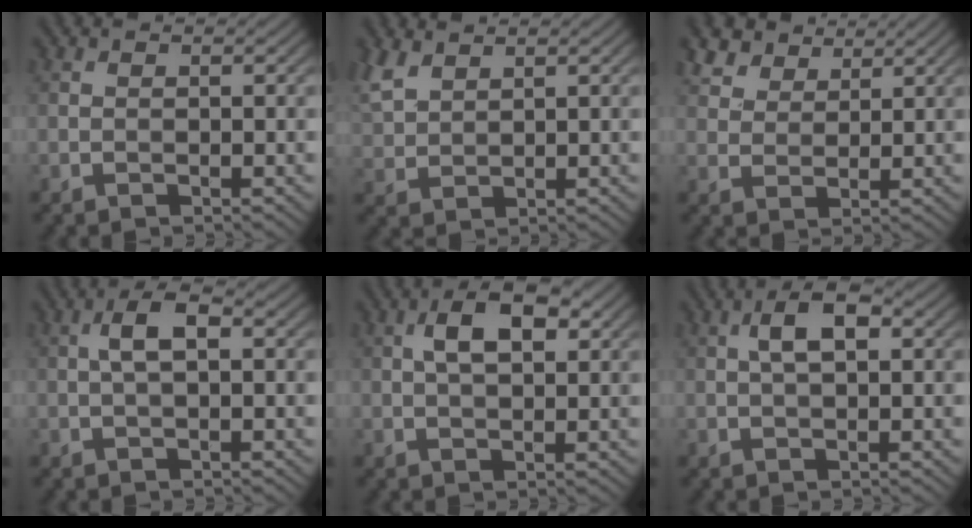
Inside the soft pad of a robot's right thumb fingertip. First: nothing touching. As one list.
[{"total": 4.8, "force": [3.2, 2.1, 2.8], "torque": [-0.084, 0.011, 0.072]}, {"total": 5.1, "force": [3.9, 2.7, 1.9], "torque": [-0.057, -0.006, 0.090]}, {"total": 3.7, "force": [0.4, 1.4, 3.4], "torque": [-0.070, 0.014, 0.003]}, {"total": 5.8, "force": [1.7, 2.7, 4.9], "torque": [-0.089, 0.009, 0.025]}, {"total": 4.3, "force": [1.0, 1.8, 3.8], "torque": [-0.076, 0.011, 0.015]}]